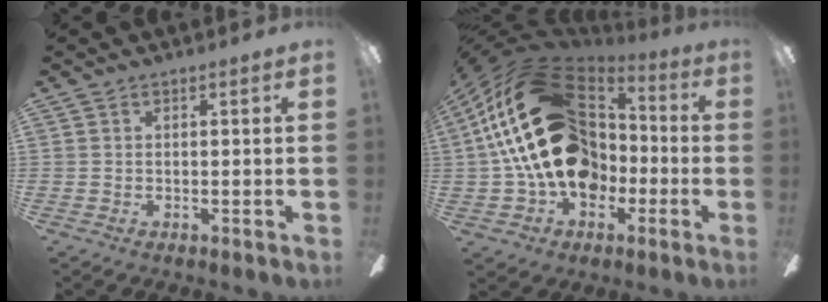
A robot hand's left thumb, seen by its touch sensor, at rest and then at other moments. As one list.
[{"total": 29.7, "force": [4.6, 20.8, 20.7], "torque": [-0.418, 0.003, 0.093]}]